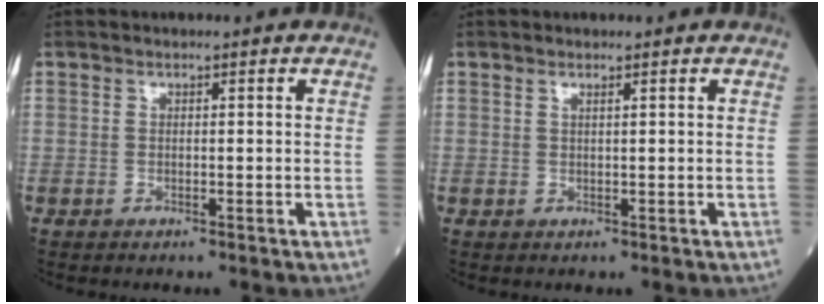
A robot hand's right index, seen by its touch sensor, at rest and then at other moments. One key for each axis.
{"total": 0.6, "fx": 0.5, "fy": -0.1, "fz": 0.4, "tx": -0.015, "ty": -0.003, "tz": 0.013}